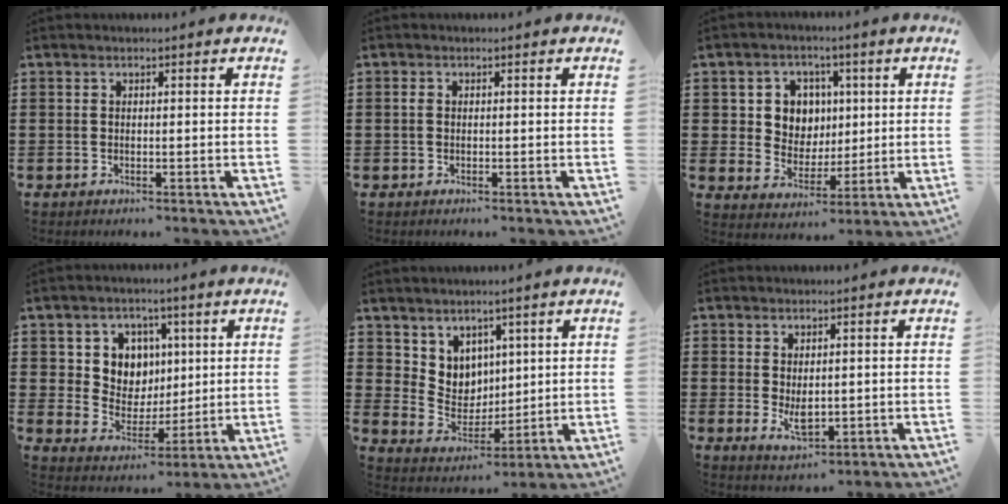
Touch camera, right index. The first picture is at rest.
{"total": 0.8, "force": [-0.1, 0.5, 0.7], "torque": [-0.022, 0.000, -0.005]}
{"total": 6.9, "force": [1.7, 6.3, 2.2], "torque": [-0.068, 0.017, 0.029]}
{"total": 7.3, "force": [2.6, 6.6, 1.5], "torque": [-0.063, -0.001, 0.047]}
{"total": 6.3, "force": [3.9, 4.9, 0.1], "torque": [-0.030, -0.018, 0.076]}
{"total": 3.3, "force": [0.0, 1.6, 2.9], "torque": [-0.048, -0.004, 0.001]}